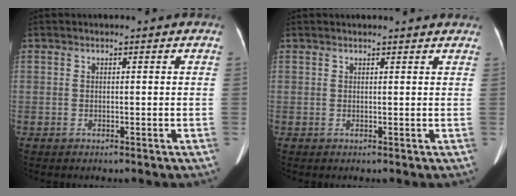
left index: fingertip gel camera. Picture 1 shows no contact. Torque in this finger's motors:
{"motor_torque": [0.74, -1.40, 0.04, 0.01]}